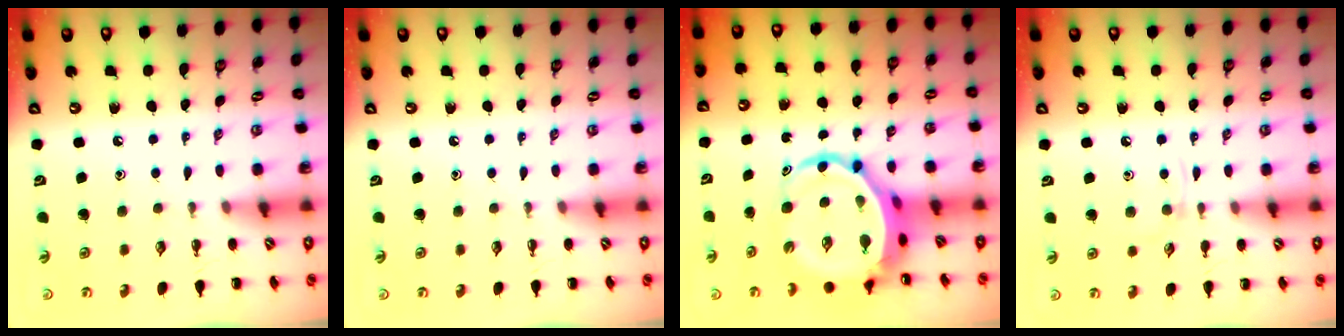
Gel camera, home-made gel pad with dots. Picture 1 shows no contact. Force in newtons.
{"total": 0.0}
{"total": 9.0, "press": 8.6, "slide": 2.5}
{"total": 3.1, "press": 2.9, "slide": 1.1}